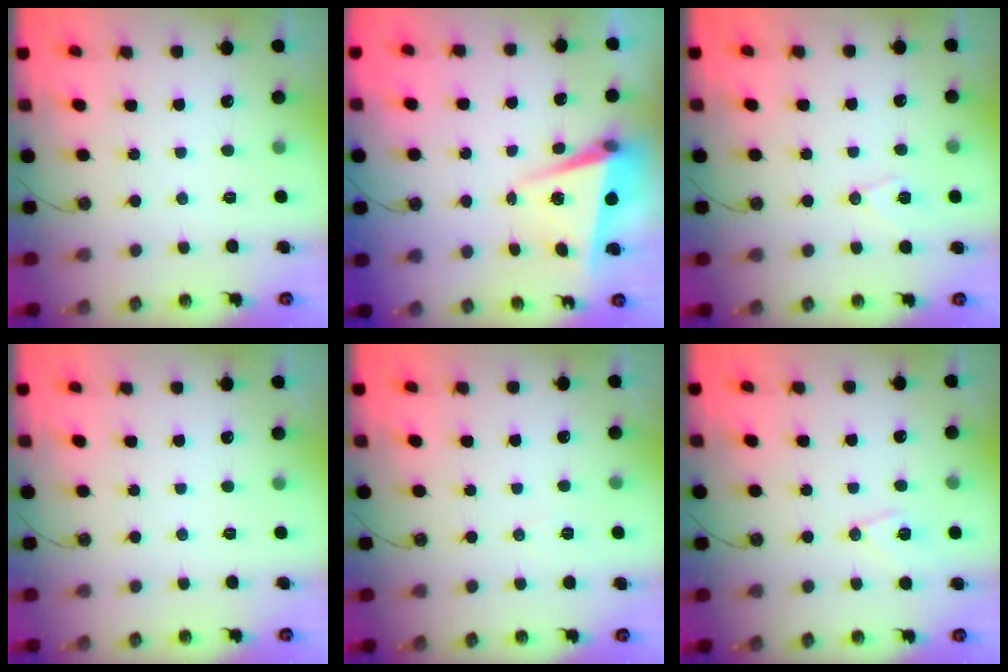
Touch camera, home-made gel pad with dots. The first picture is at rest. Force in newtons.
{"total": 5.1, "press": 5.0, "slide": 1.4}
{"total": 7.3, "press": 7.2, "slide": 1.0}
{"total": 0.0}
{"total": 5.9, "press": 4.1, "slide": 4.2}
{"total": 7.9, "press": 7.9, "slide": 0.9}